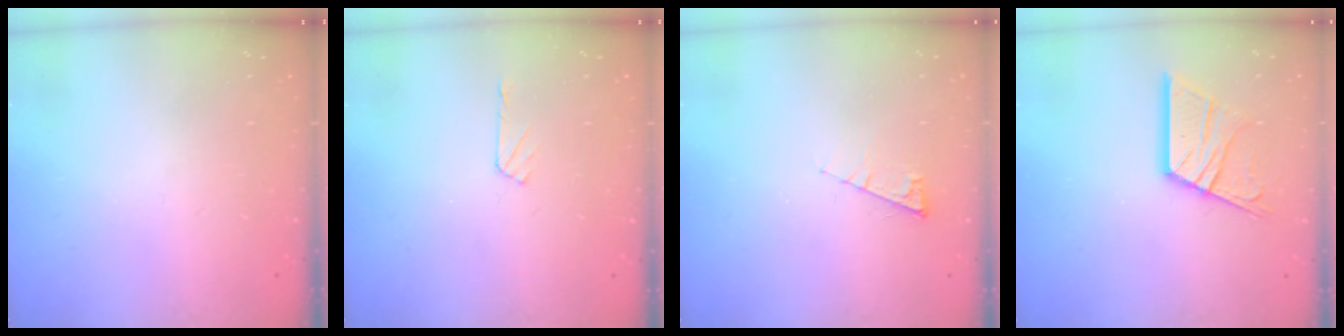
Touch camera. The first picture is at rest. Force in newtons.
{"total": 4.2, "press": 4.1, "slide": 0.4}
{"total": 5.5, "press": 5.4, "slide": 0.8}
{"total": 14.3, "press": 14.2, "slide": 1.4}